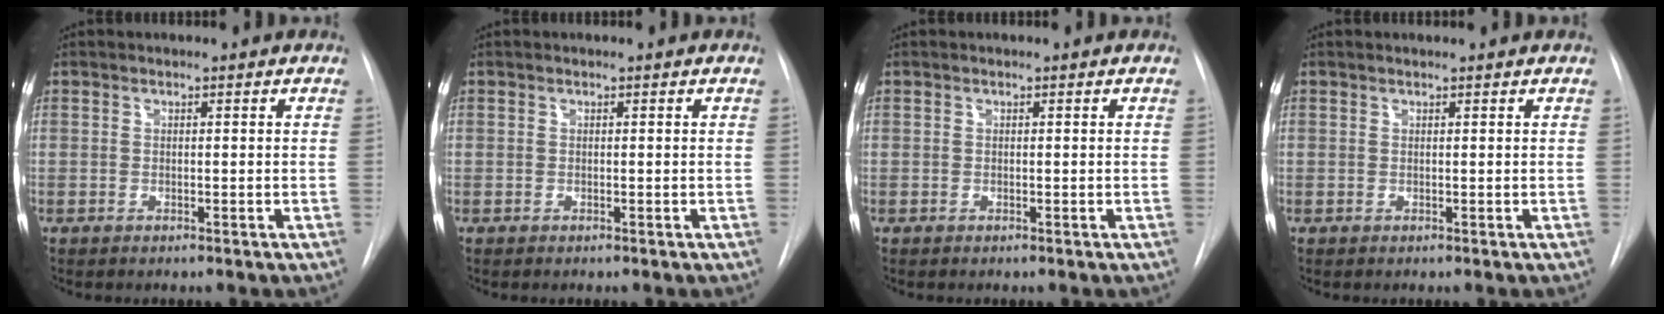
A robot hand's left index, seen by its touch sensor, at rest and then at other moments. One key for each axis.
{"total": 0.0}
{"total": 0.0}
{"total": 0.9, "fx": 0.9, "fy": 0.0, "fz": 0.2, "tx": -0.007, "ty": 0.012, "tz": 0.015}